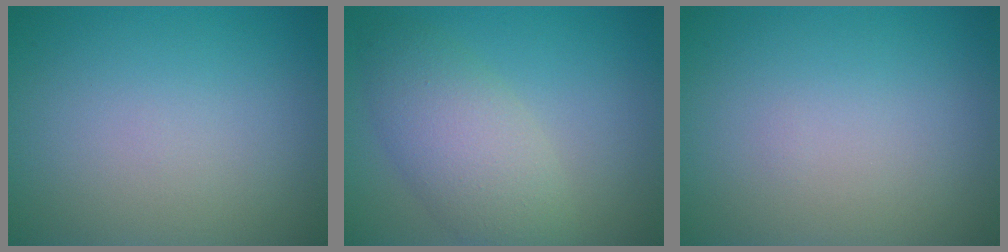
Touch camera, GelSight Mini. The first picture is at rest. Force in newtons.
{"total": 5.2, "press": 5.2, "slide": 0.3}
{"total": 0.0}